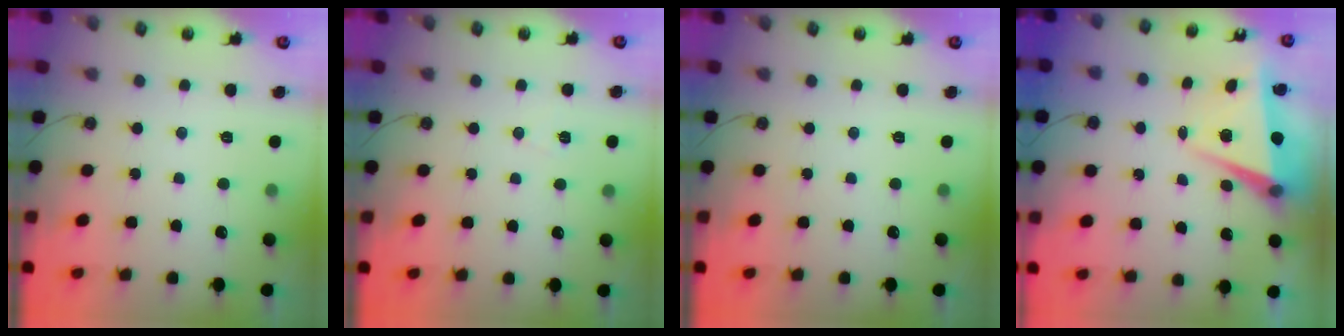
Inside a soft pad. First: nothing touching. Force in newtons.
{"total": 3.8, "press": 3.2, "slide": 2.1}
{"total": 0.0}
{"total": 5.7, "press": 5.3, "slide": 2.0}